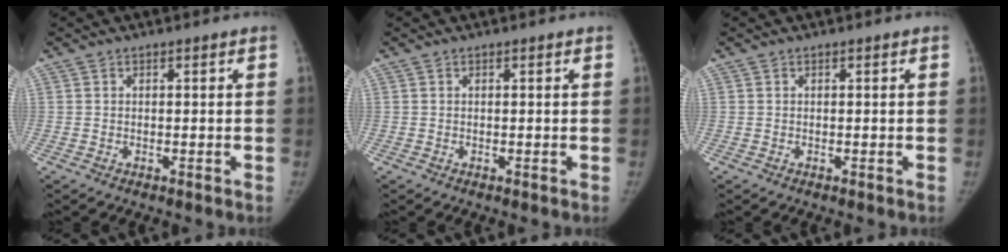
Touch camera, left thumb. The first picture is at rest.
{"total": 0.0}
{"total": 0.0}